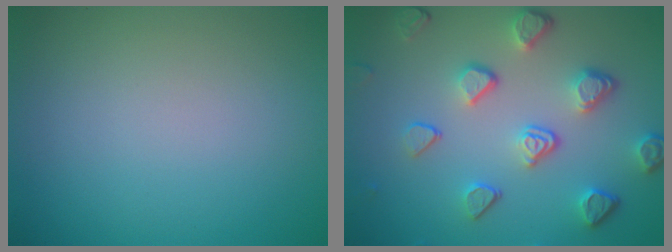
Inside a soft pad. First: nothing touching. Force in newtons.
{"total": 4.9, "press": 3.7, "slide": 3.3}